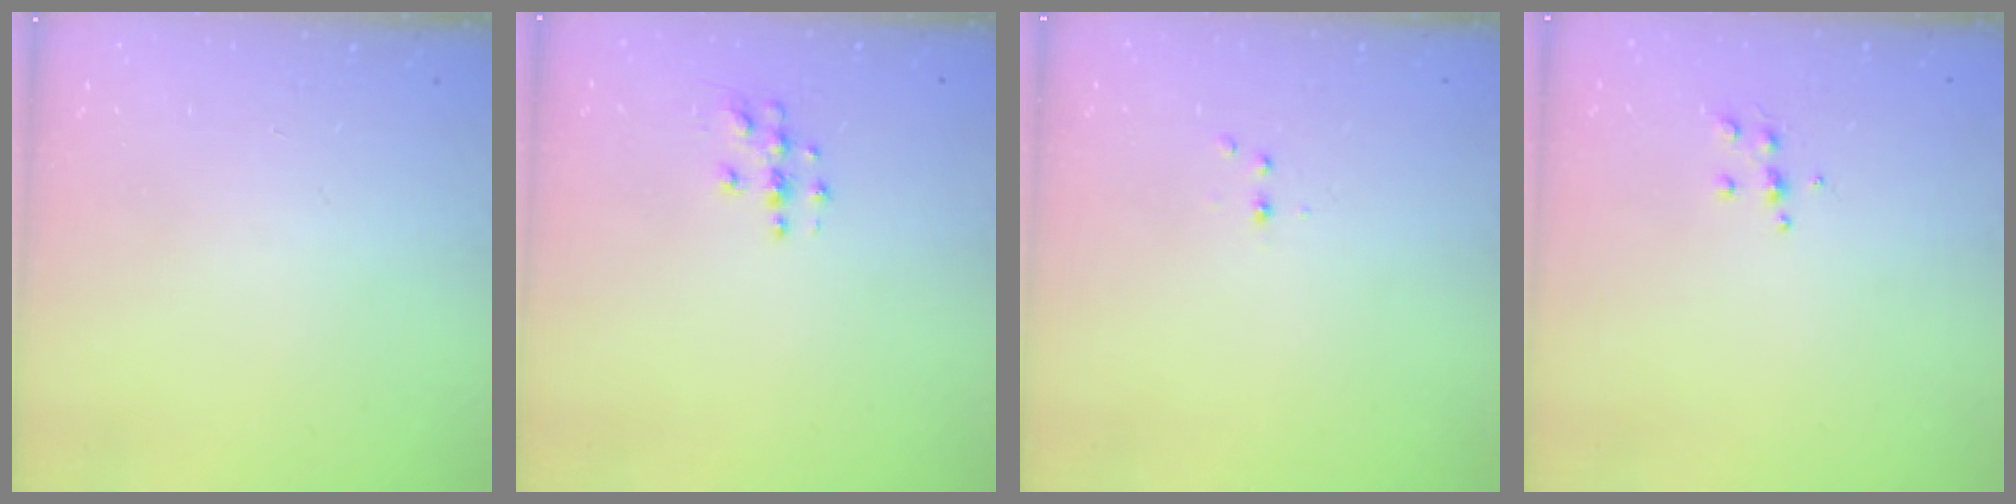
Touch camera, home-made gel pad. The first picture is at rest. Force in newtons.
{"total": 3.8, "press": 3.8, "slide": 0.2}
{"total": 2.3, "press": 2.1, "slide": 0.9}
{"total": 5.5, "press": 5.4, "slide": 0.9}